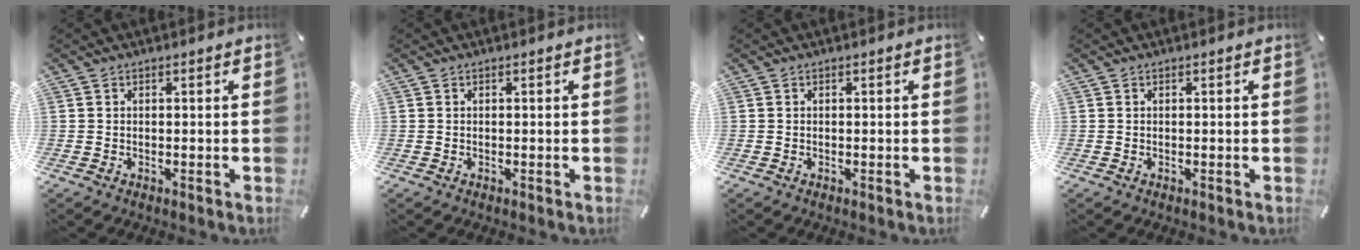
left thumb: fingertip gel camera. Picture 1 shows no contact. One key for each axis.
{"total": 0.0}
{"total": 0.0}
{"total": 0.0}